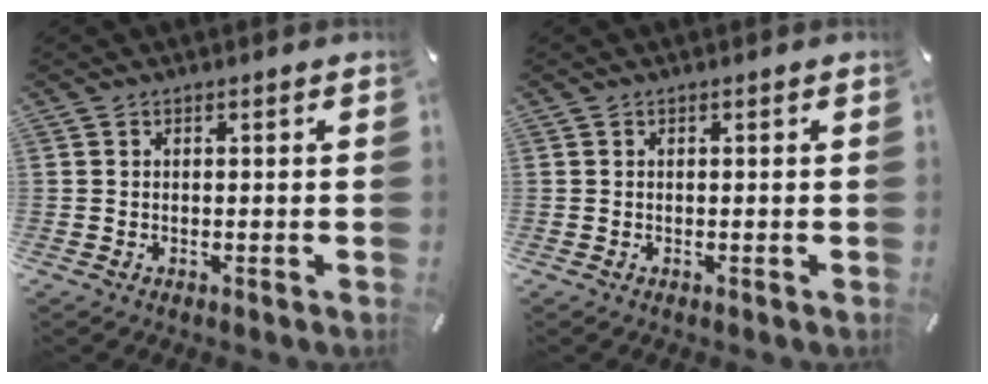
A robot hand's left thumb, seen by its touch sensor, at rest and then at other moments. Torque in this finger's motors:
{"motor_torque": [0.00, 0.00, -0.04, 0.08, 0.00]}